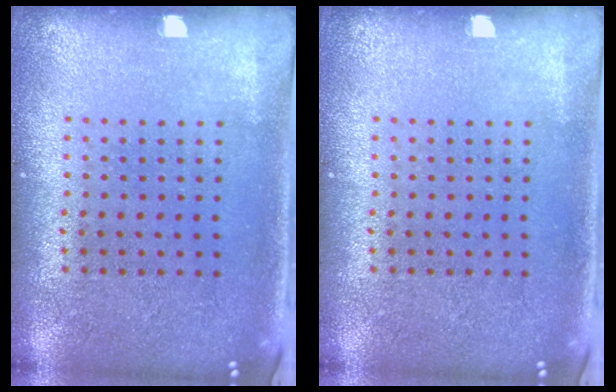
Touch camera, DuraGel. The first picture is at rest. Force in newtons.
{"total": 0.0}